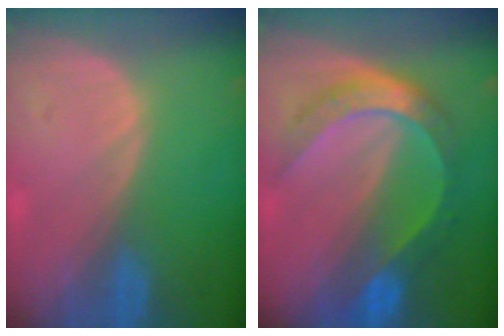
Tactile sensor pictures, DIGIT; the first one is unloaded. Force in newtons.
{"total": 8.3, "press": 8.2, "slide": 0.8}